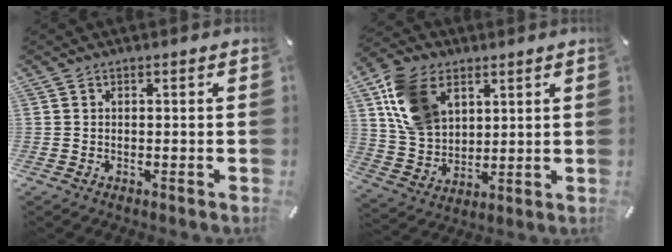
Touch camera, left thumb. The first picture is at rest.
{"total": 14.2, "force": [6.0, 10.2, 7.8], "torque": [-0.191, -0.001, 0.116]}